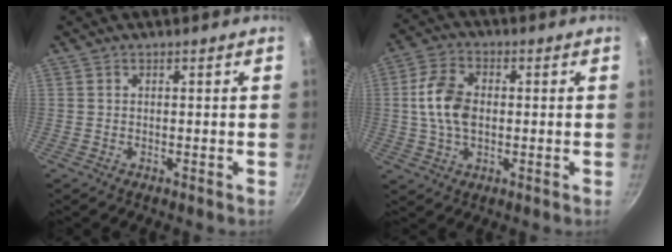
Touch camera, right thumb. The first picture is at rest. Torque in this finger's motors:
{"motor_torque": [0.23, 0.02, 0.88, -0.34, 0.27]}